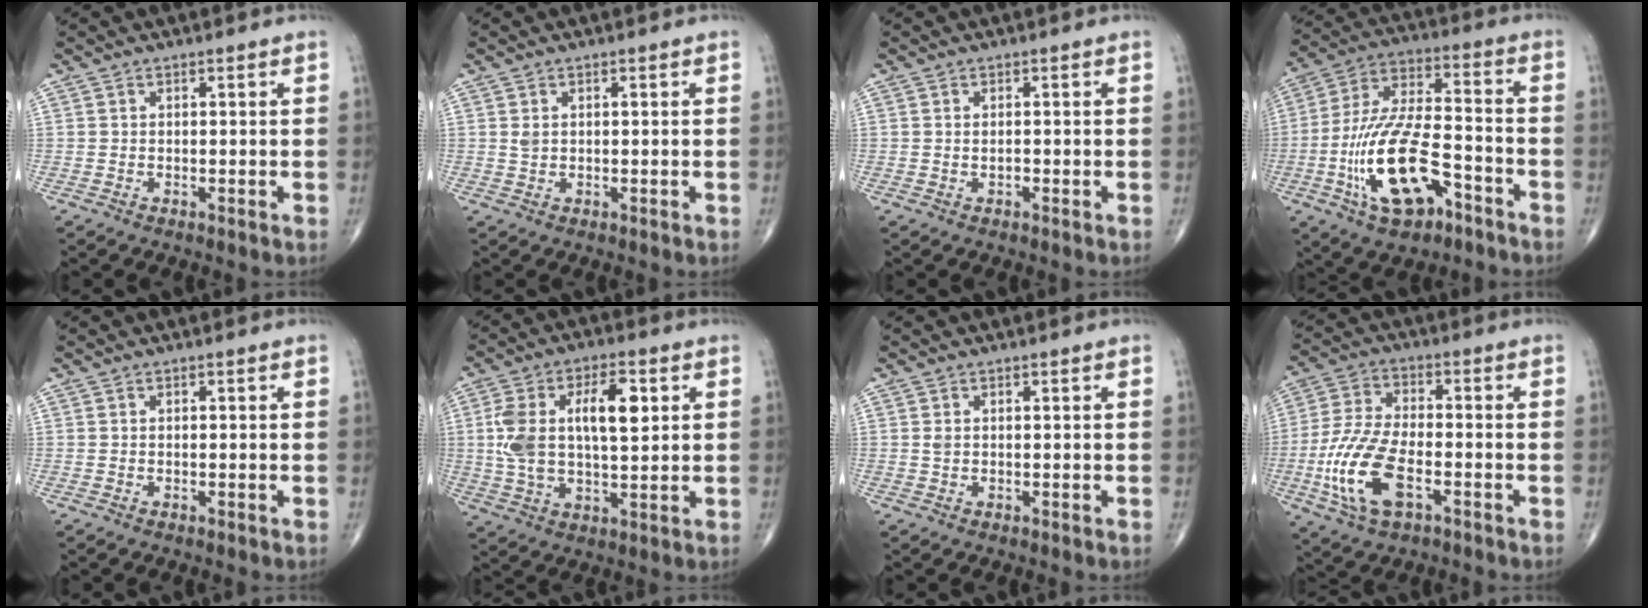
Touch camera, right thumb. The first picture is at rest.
{"total": 1.4, "force": [0.4, 0.7, 1.1], "torque": [-0.022, 0.004, 0.013]}
{"total": 0.6, "force": [-0.1, 0.3, 0.5], "torque": [-0.008, 0.001, -0.002]}
{"total": 18.5, "force": [-7.5, 8.0, 14.9], "torque": [-0.286, 0.042, -0.129]}
{"total": 0.0}
{"total": 14.9, "force": [3.0, 7.0, 12.8], "torque": [-0.235, 0.010, 0.057]}
{"total": 0.8, "force": [0.2, 0.5, 0.6], "torque": [-0.013, 0.003, 0.008]}
{"total": 14.0, "force": [-4.6, 6.6, 11.4], "torque": [-0.248, 0.014, -0.085]}